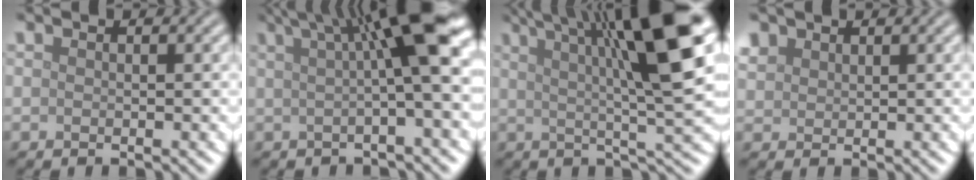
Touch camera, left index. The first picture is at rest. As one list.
[{"total": 10.2, "force": [3.1, 2.0, 9.5], "torque": [-0.120, 0.022, 0.039]}, {"total": 12.9, "force": [4.8, 2.4, 11.8], "torque": [-0.157, 0.014, 0.071]}, {"total": 1.8, "force": [1.3, 1.3, 0.4], "torque": [-0.014, 0.007, 0.028]}]